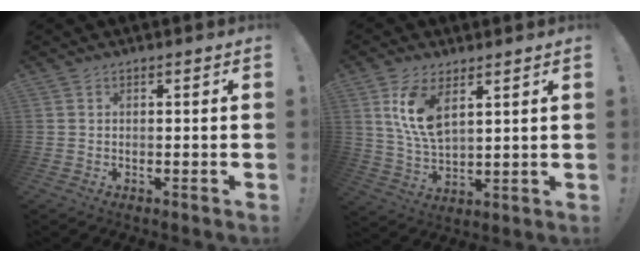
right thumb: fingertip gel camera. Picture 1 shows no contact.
{"total": 10.9, "force": [5.5, 5.3, 7.8], "torque": [-0.160, -0.024, 0.097]}